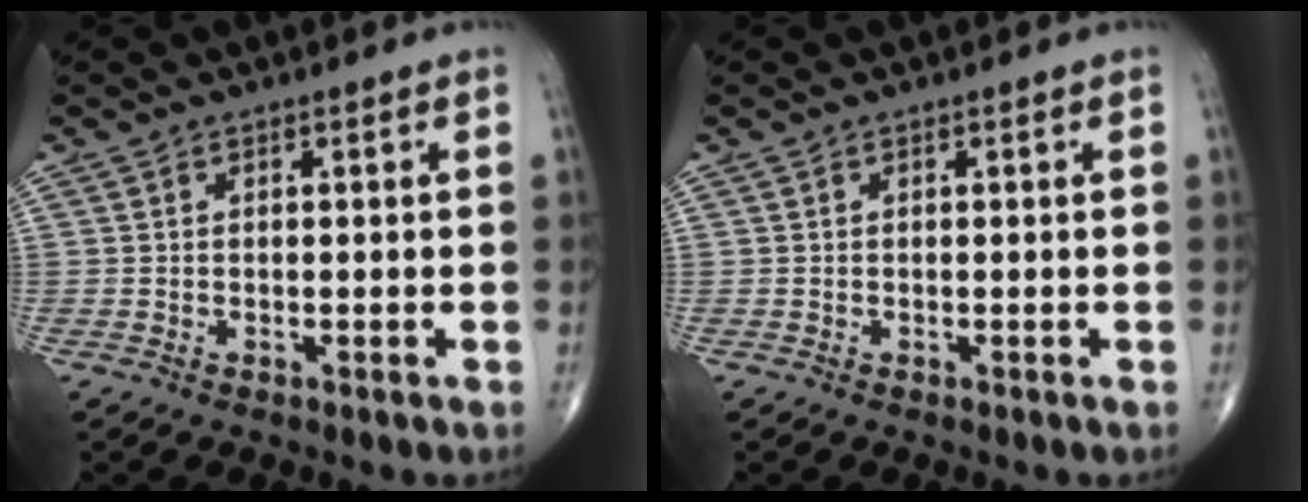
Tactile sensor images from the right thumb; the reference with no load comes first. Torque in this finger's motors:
{"motor_torque": [0.00, 0.00, 0.00, 0.00, 0.00]}